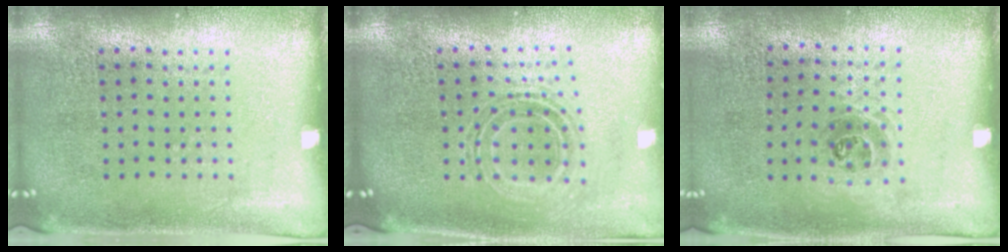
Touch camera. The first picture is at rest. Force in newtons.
{"total": 0.8, "press": 0.8, "slide": 0.3}
{"total": 1.0, "press": 0.7, "slide": 0.7}